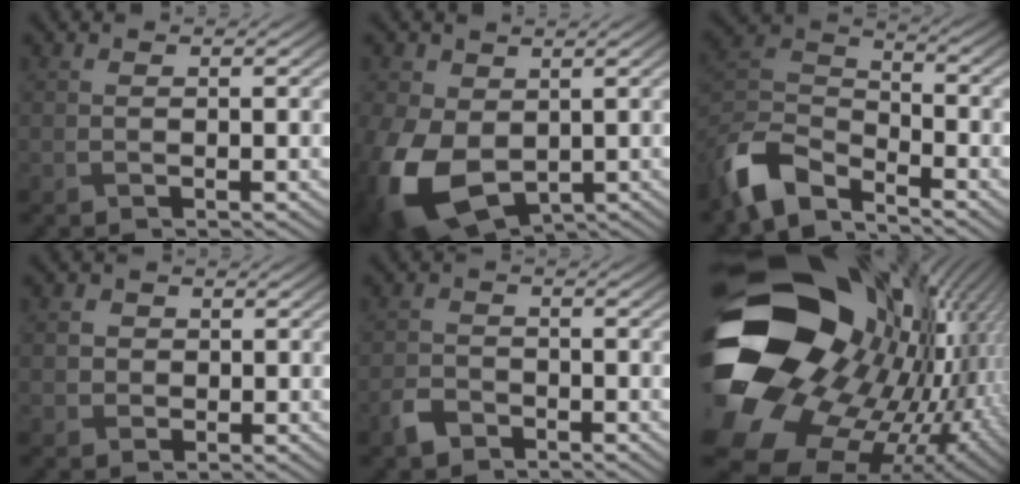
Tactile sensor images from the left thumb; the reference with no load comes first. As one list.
[{"total": 12.8, "force": [-1.7, 8.9, 9.0], "torque": [-0.248, -0.034, -0.023]}, {"total": 9.4, "force": [-7.5, 3.4, 4.6], "torque": [-0.108, -0.009, -0.167]}, {"total": 2.1, "force": [0.1, 2.0, 0.5], "torque": [-0.014, -0.001, -0.003]}, {"total": 2.8, "force": [-2.1, 1.6, 1.0], "torque": [-0.024, -0.001, -0.051]}, {"total": 21.2, "force": [0.9, 15.0, 14.9], "torque": [-0.319, -0.062, 0.049]}]